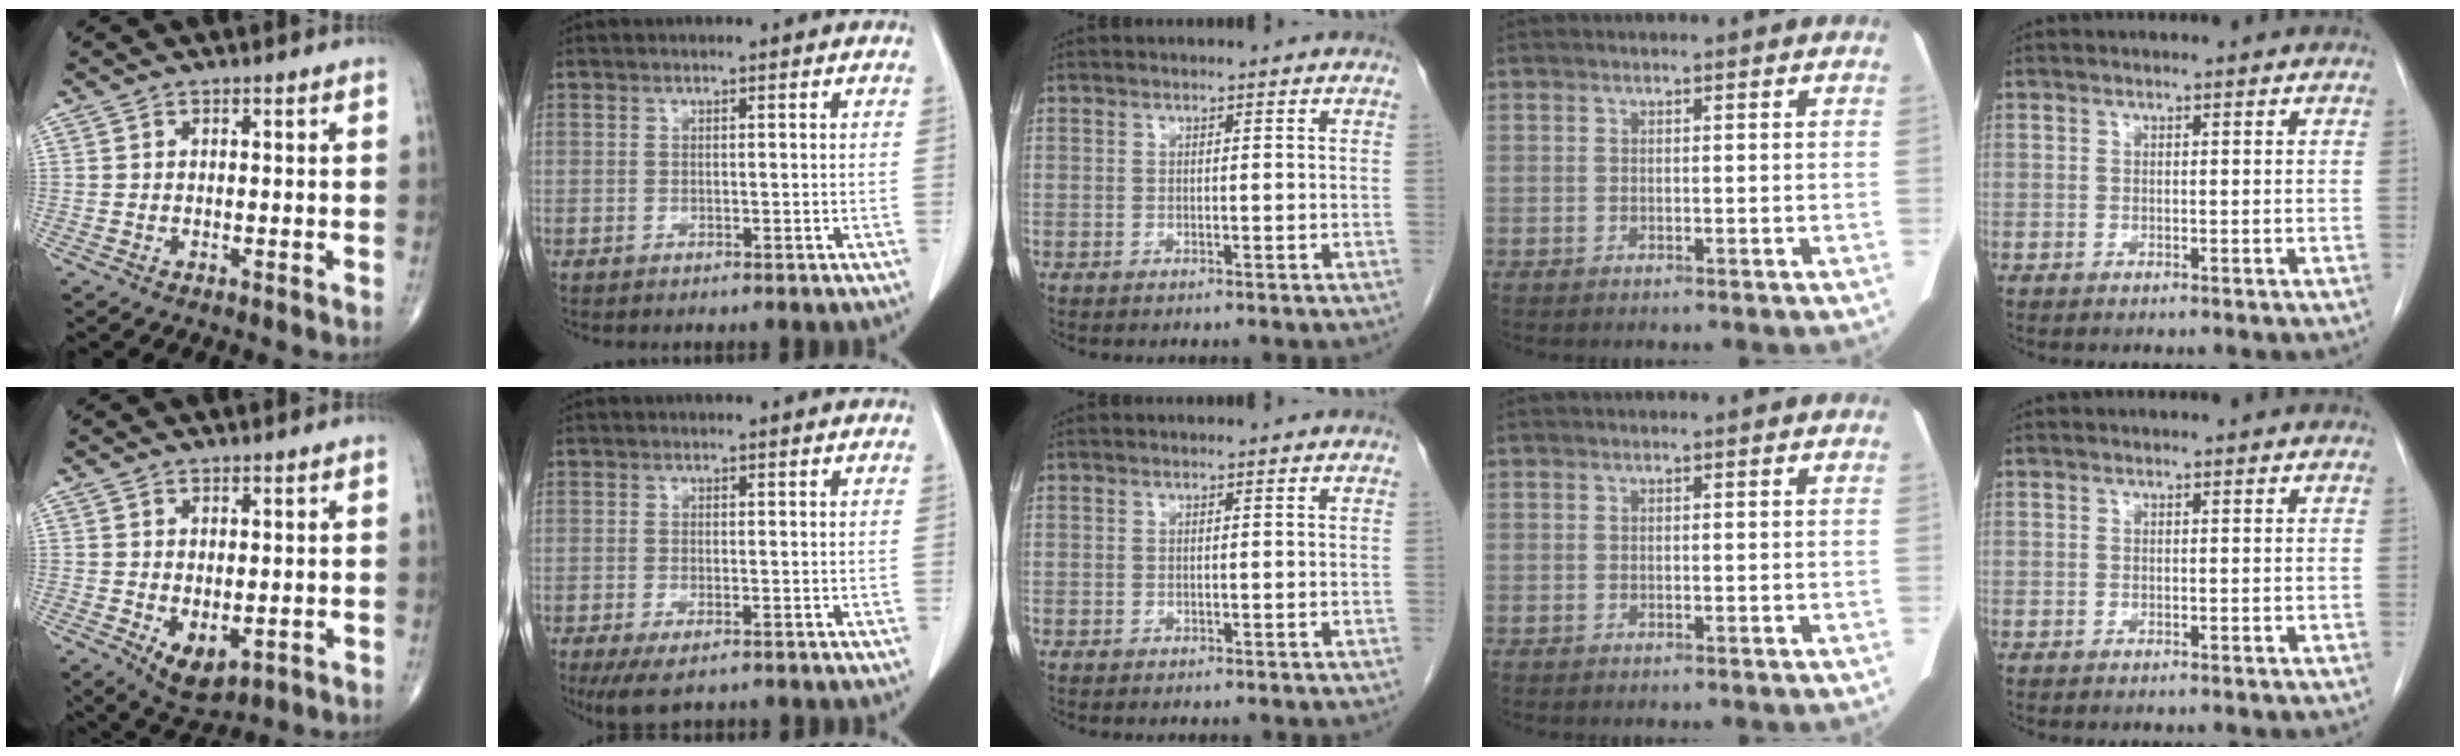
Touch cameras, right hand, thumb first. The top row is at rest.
{"thumb": {"total": 6.0, "force": [-1.2, 3.3, 4.8], "torque": [-0.067, -0.009, -0.003]}, "index": {"total": 4.3, "force": [-2.9, 1.5, 2.8], "torque": [-0.053, -0.011, -0.044]}}